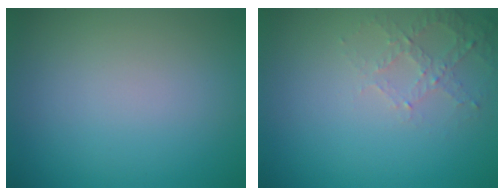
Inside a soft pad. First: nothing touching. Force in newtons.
{"total": 2.2, "press": 2.1, "slide": 0.6}